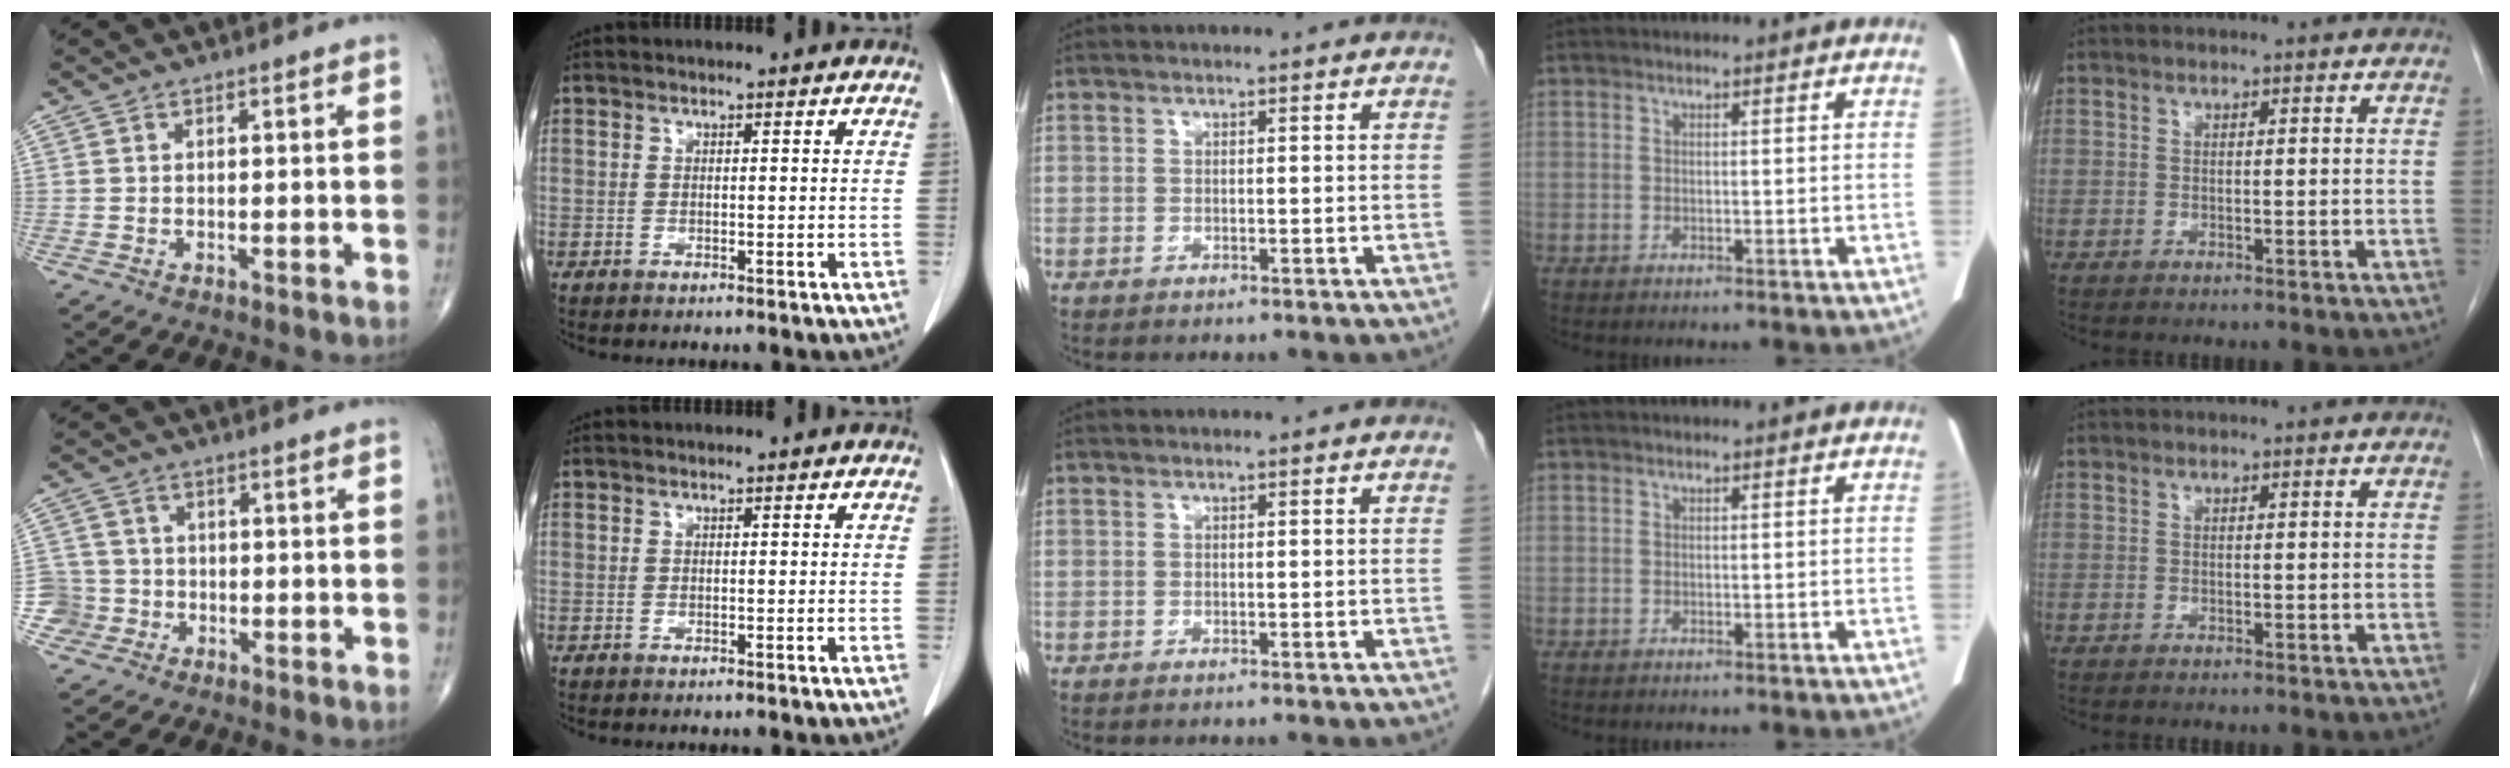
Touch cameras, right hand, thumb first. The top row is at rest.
{"thumb": {"total": 4.8, "force": [-1.8, 4.5, -0.4], "torque": [0.031, 0.018, -0.036]}}